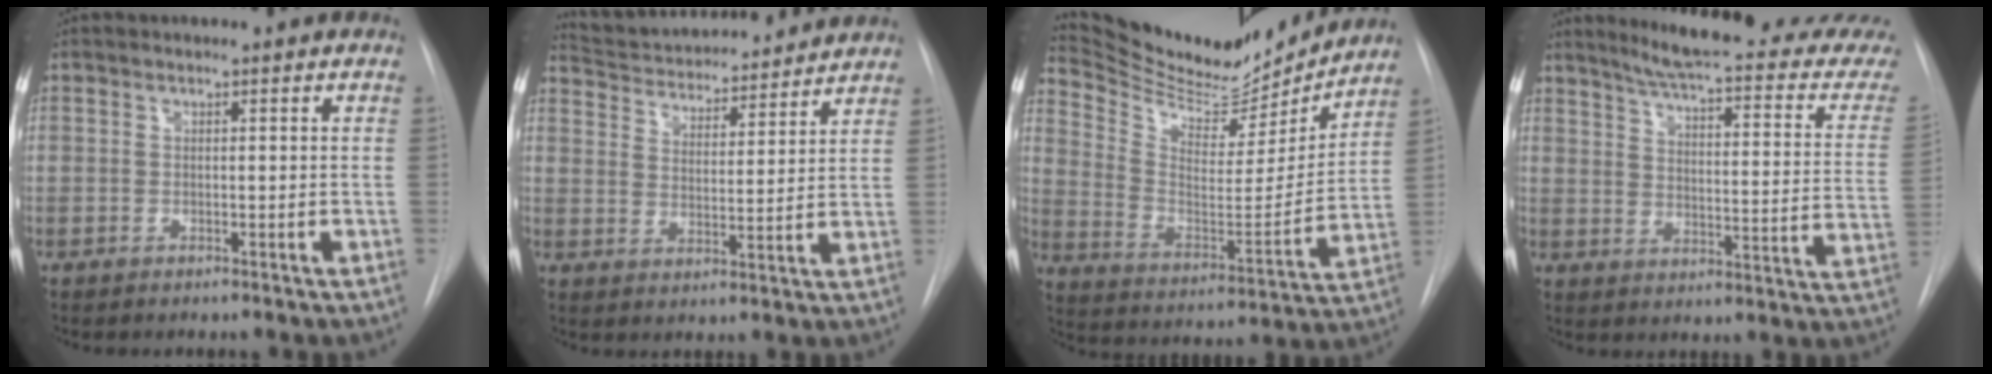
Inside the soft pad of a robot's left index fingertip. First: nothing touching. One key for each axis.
{"total": 16.7, "fx": 15.7, "fy": 3.0, "fz": 4.7, "tx": -0.077, "ty": 0.016, "tz": 0.234}
{"total": 20.3, "fx": 18.9, "fy": 4.8, "fz": 5.7, "tx": -0.103, "ty": -0.026, "tz": 0.294}
{"total": 23.2, "fx": 21.0, "fy": 1.0, "fz": 9.6, "tx": -0.128, "ty": -0.088, "tz": 0.249}